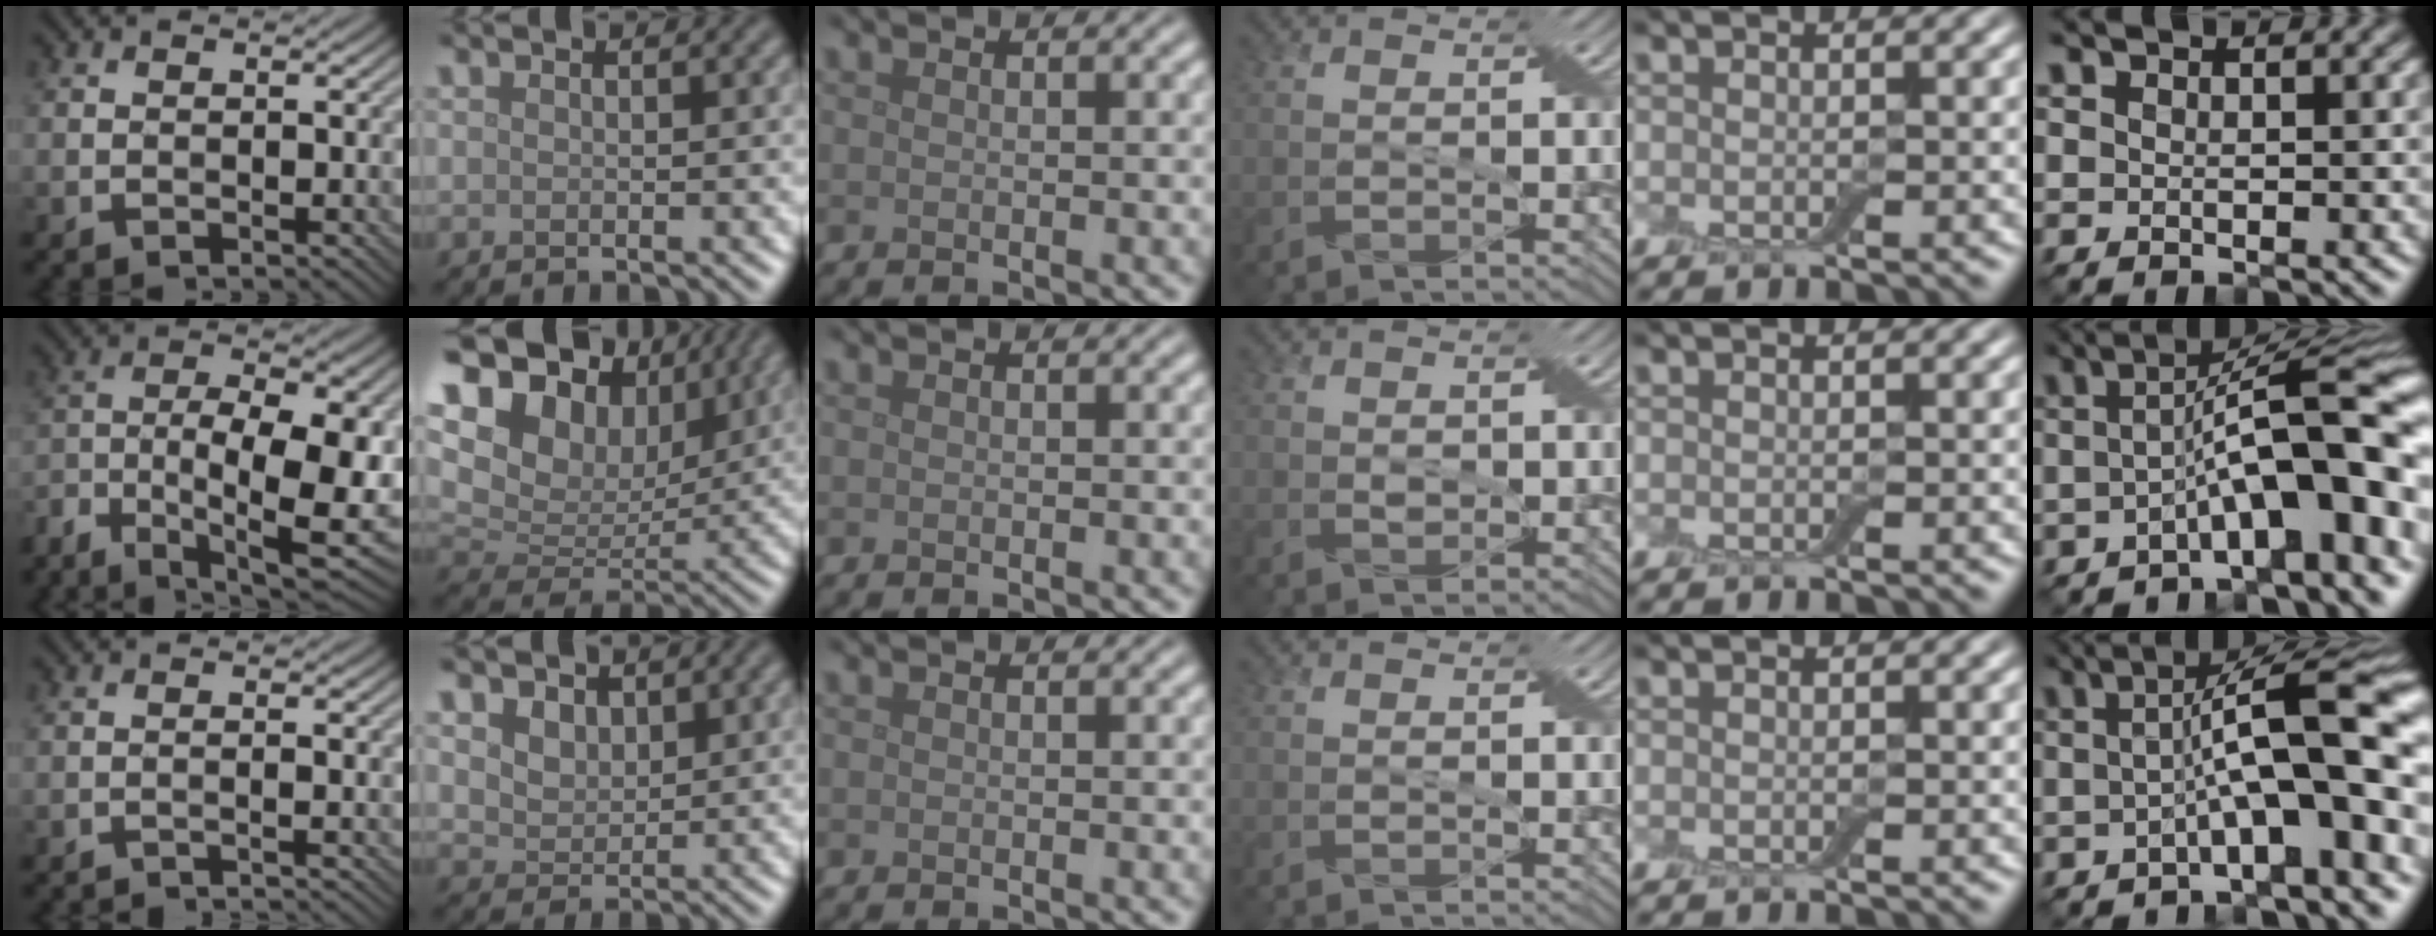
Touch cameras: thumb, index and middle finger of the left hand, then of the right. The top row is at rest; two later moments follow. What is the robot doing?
{"motion": "extract", "object": "backpack"}